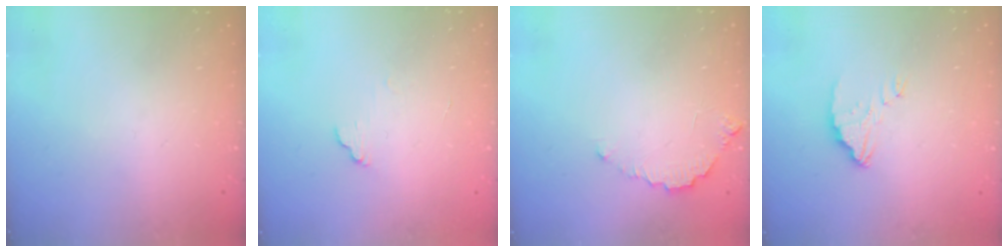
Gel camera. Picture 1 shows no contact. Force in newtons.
{"total": 6.2, "press": 6.2, "slide": 0.3}
{"total": 4.5, "press": 4.5, "slide": 0.3}
{"total": 3.0, "press": 3.0, "slide": 0.2}